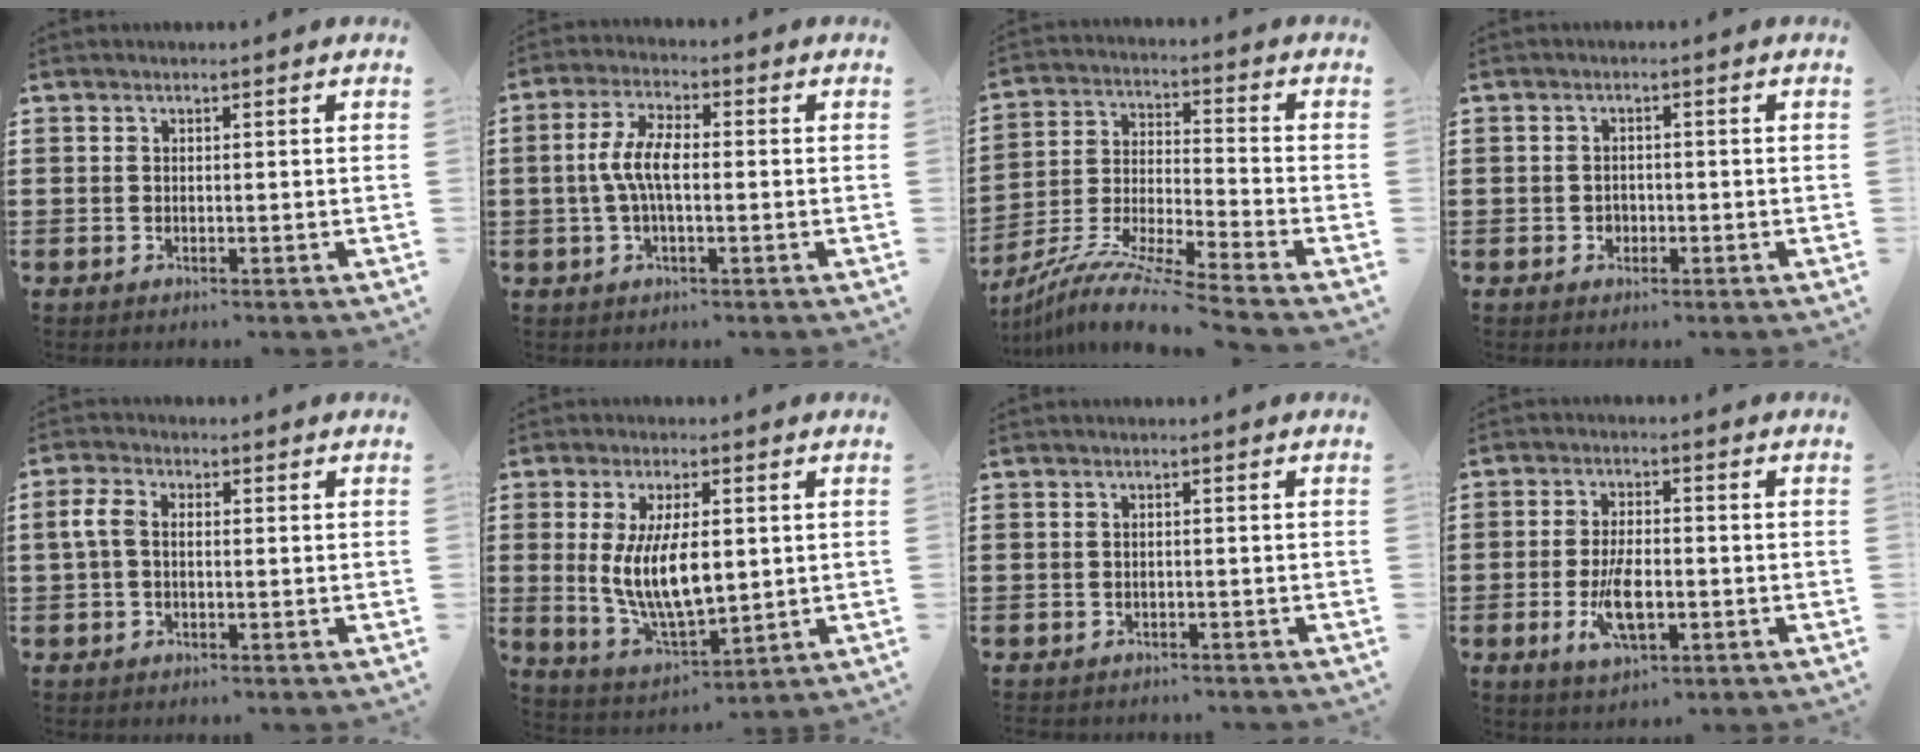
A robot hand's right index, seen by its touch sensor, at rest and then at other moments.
{"total": 6.1, "force": [-0.4, 2.2, 5.7], "torque": [-0.129, -0.002, -0.016]}
{"total": 8.7, "force": [-8.0, -0.8, 3.4], "torque": [-0.069, -0.008, -0.163]}
{"total": 1.4, "force": [-0.6, 1.2, 0.5], "torque": [-0.013, 0.003, -0.013]}
{"total": 3.5, "force": [-0.3, 2.1, 2.8], "torque": [-0.078, -0.001, -0.013]}
{"total": 10.1, "force": [1.0, 4.3, 9.1], "torque": [-0.189, -0.006, 0.014]}
{"total": 0.7, "force": [-0.6, 0.3, -0.1], "torque": [-0.002, 0.000, -0.014]}
{"total": 7.6, "force": [-2.1, 3.2, 6.6], "torque": [-0.143, -0.007, -0.040]}